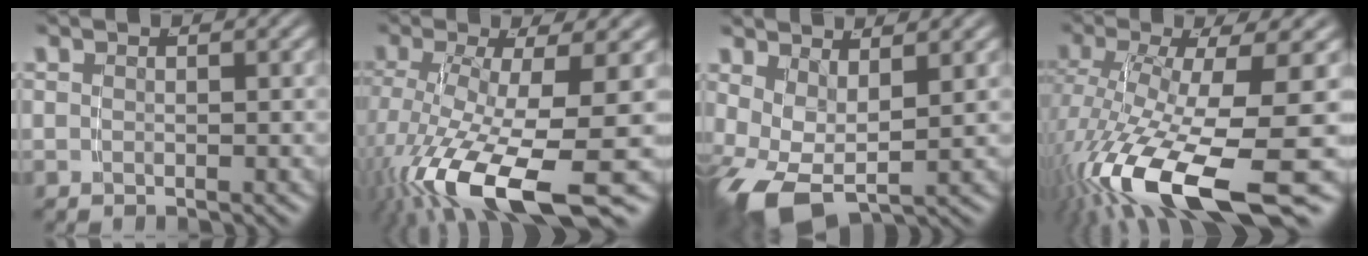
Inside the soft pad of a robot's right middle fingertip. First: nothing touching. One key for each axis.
{"total": 9.9, "fx": -3.7, "fy": 3.4, "fz": 8.6, "tx": -0.175, "ty": -0.042, "tz": -0.031}
{"total": 7.3, "fx": -2.2, "fy": 4.9, "fz": 4.9, "tx": -0.131, "ty": -0.040, "tz": -0.022}
{"total": 11.1, "fx": -4.4, "fy": 3.5, "fz": 9.6, "tx": -0.187, "ty": -0.047, "tz": -0.040}